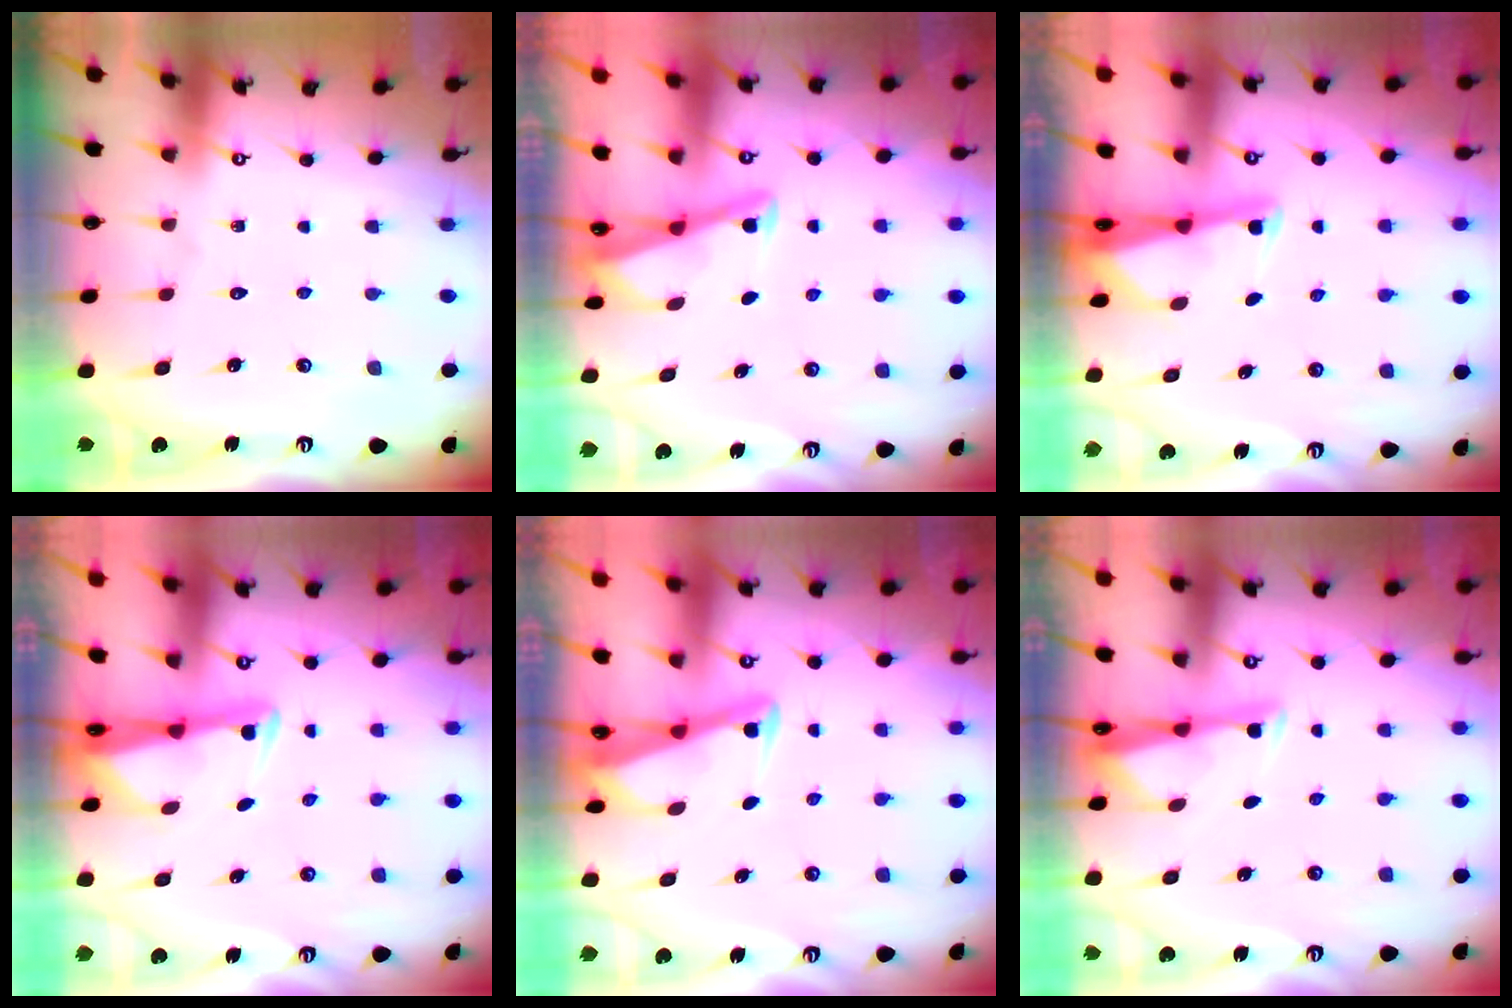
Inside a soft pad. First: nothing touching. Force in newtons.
{"total": 3.0, "press": 3.0, "slide": 0.3}
{"total": 2.9, "press": 2.8, "slide": 0.5}
{"total": 2.7, "press": 2.7, "slide": 0.5}
{"total": 2.8, "press": 2.8, "slide": 0.3}
{"total": 3.2, "press": 3.2, "slide": 0.4}